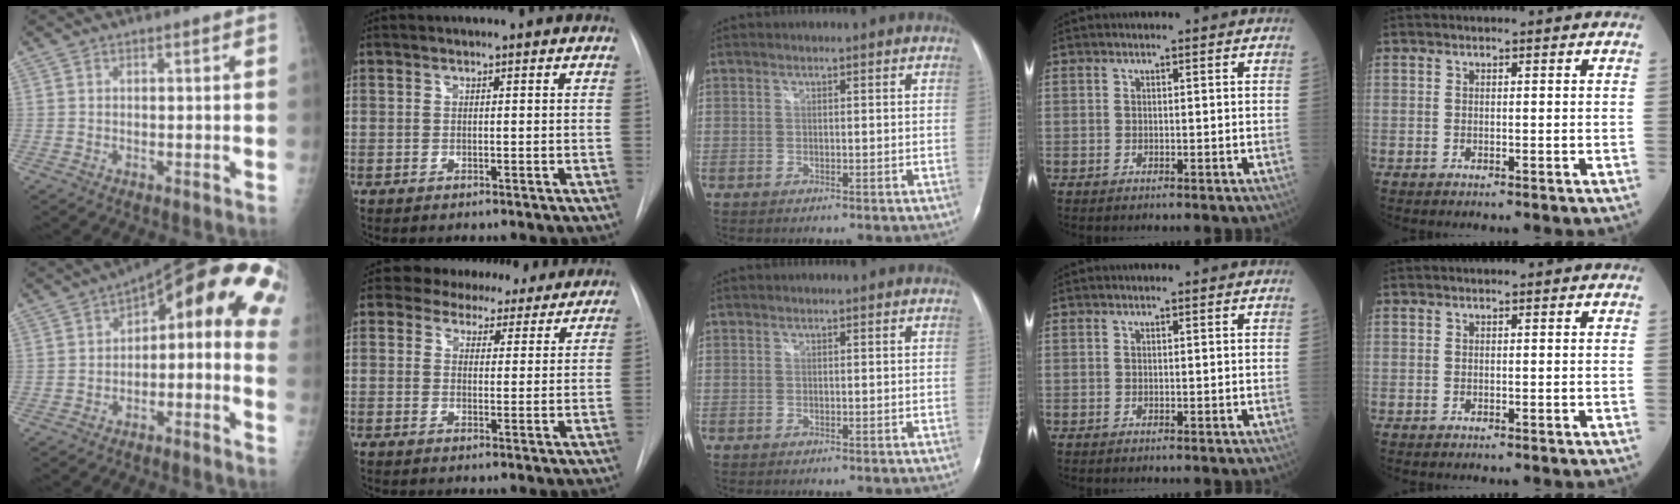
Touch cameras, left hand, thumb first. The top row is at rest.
{"thumb": {"total": 14.2, "force": [-0.3, 7.5, 12.1], "torque": [-0.133, 0.069, -0.009]}, "index": {"total": 9.2, "force": [8.1, 4.2, 1.2], "torque": [0.007, 0.007, 0.087]}}